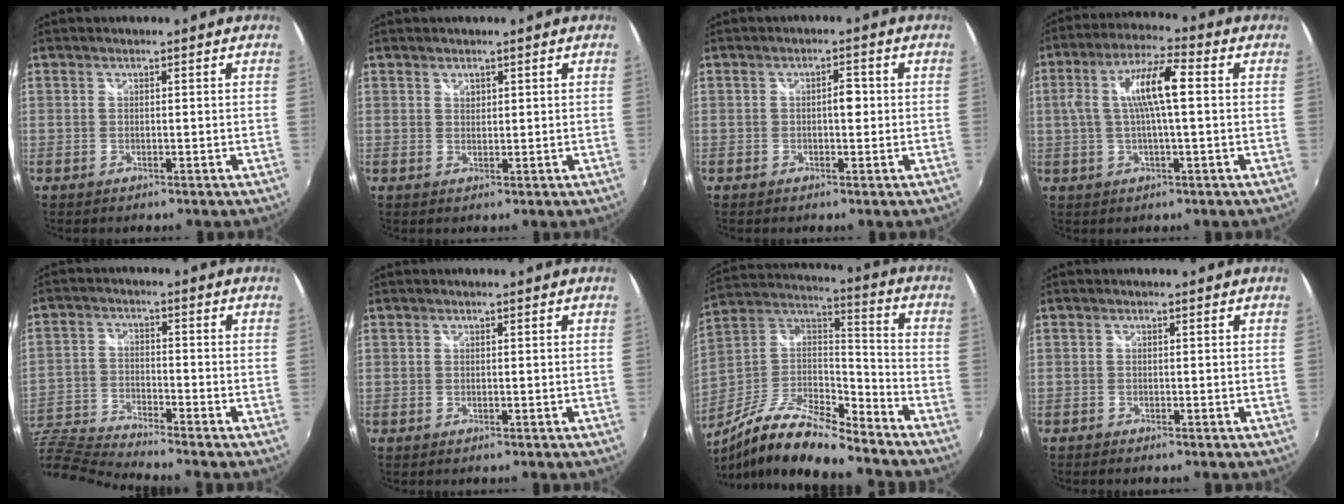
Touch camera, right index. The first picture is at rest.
{"total": 1.1, "force": [0.8, 0.7, 0.3], "torque": [-0.001, 0.001, 0.013]}
{"total": 2.5, "force": [-0.1, 1.2, 2.1], "torque": [-0.033, 0.006, -0.002]}
{"total": 10.0, "force": [0.9, 1.9, 9.8], "torque": [-0.185, 0.014, 0.016]}
{"total": 11.6, "force": [-10.8, 0.9, 4.1], "torque": [-0.112, -0.012, -0.223]}
{"total": 0.0}
{"total": 19.2, "force": [-14.7, 4.2, 11.7], "torque": [-0.231, -0.019, -0.276]}
{"total": 0.8, "force": [-0.8, 0.2, 0.1], "torque": [-0.007, -0.005, -0.018]}